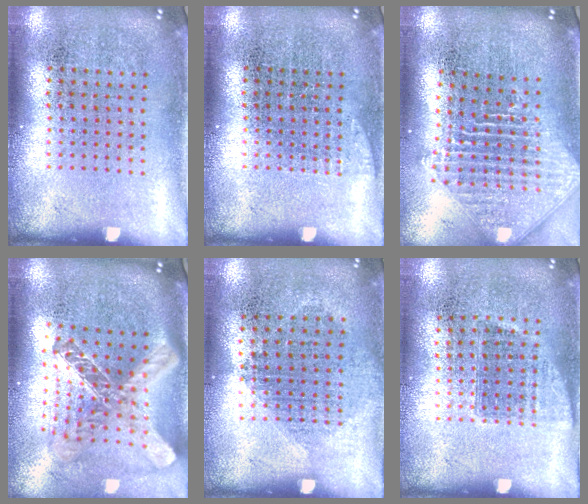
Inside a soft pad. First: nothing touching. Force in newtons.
{"total": 0.7, "press": 0.7, "slide": 0.2}
{"total": 2.4, "press": 1.8, "slide": 1.6}
{"total": 2.7, "press": 2.0, "slide": 1.9}
{"total": 1.0, "press": 0.9, "slide": 0.4}
{"total": 0.9, "press": 0.8, "slide": 0.4}